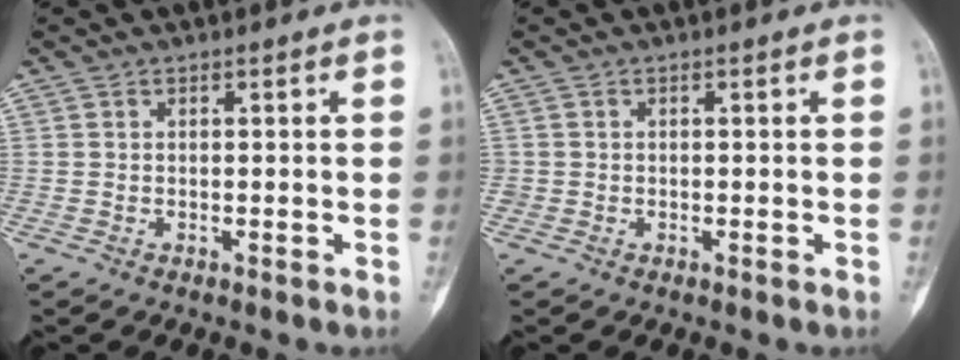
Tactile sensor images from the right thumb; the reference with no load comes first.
{"total": 0.5, "force": [-0.1, 0.5, 0.0], "torque": [0.003, 0.005, -0.004]}